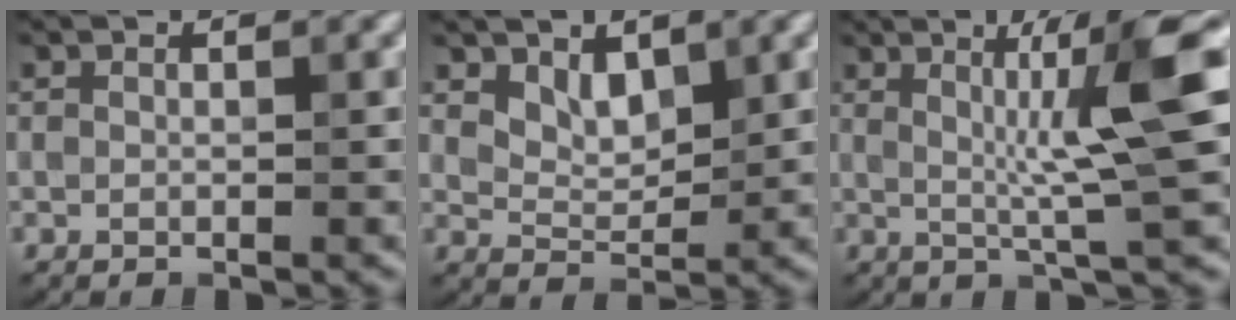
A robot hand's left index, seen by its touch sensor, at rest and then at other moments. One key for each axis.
{"total": 2.5, "fx": 1.7, "fy": 1.4, "fz": 1.3, "tx": -0.025, "ty": -0.012, "tz": 0.031}
{"total": 7.6, "fx": 1.3, "fy": 0.8, "fz": 7.5, "tx": -0.116, "ty": 0.010, "tz": 0.024}